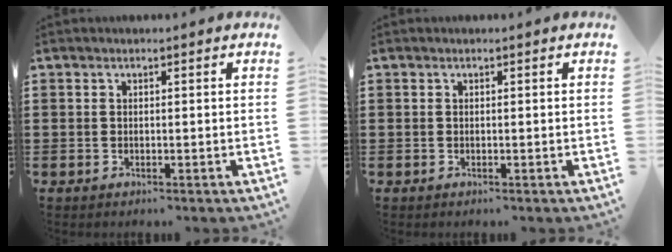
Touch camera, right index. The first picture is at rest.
{"total": 0.0}